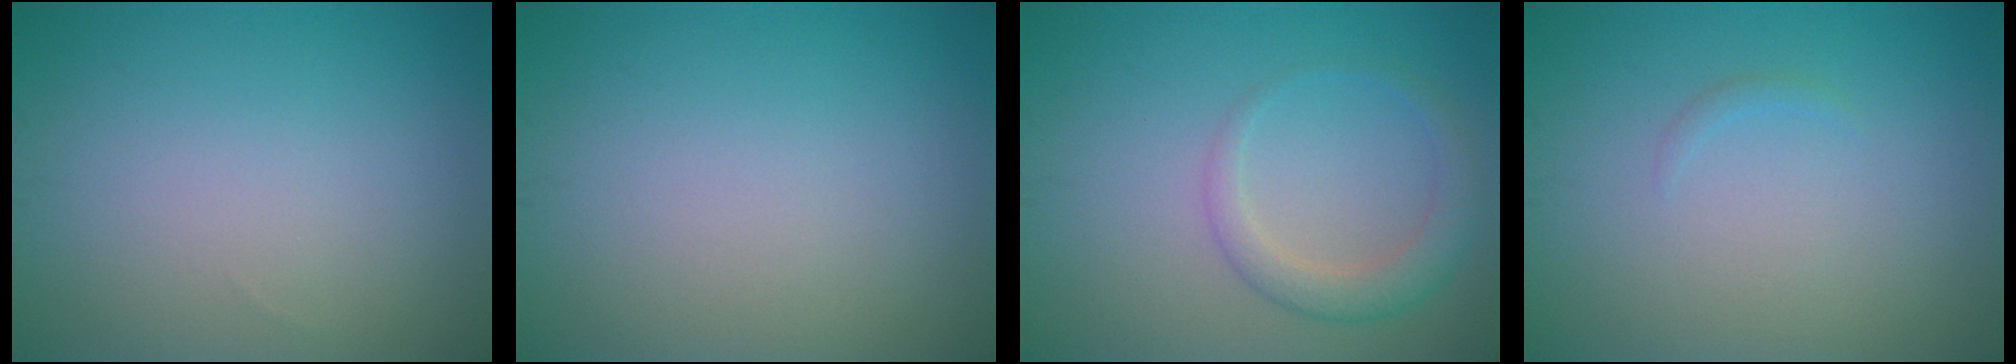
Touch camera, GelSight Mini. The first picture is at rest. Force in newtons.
{"total": 0.0}
{"total": 2.8, "press": 2.8, "slide": 0.2}
{"total": 0.5, "press": 0.5, "slide": 0.1}